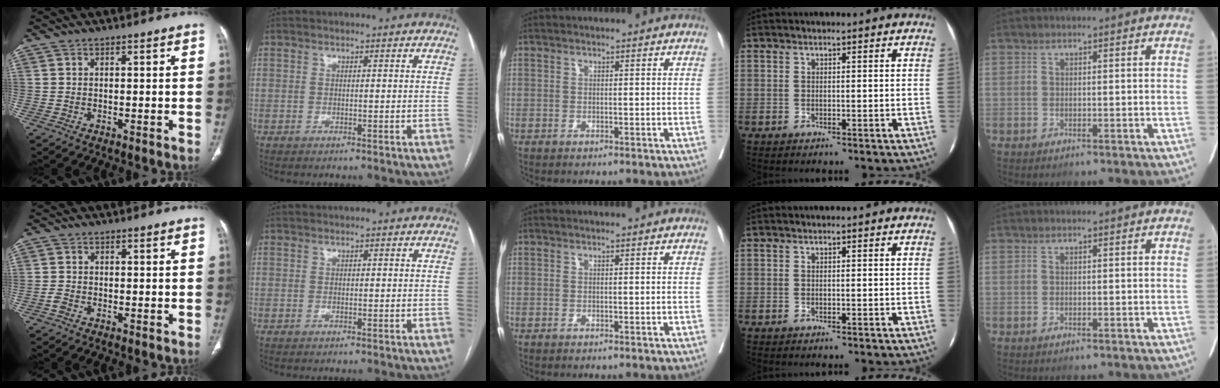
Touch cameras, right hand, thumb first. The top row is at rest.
{"thumb": {"total": 1.5, "force": [-0.9, 0.9, 0.7], "torque": [-0.020, 0.003, -0.021]}}